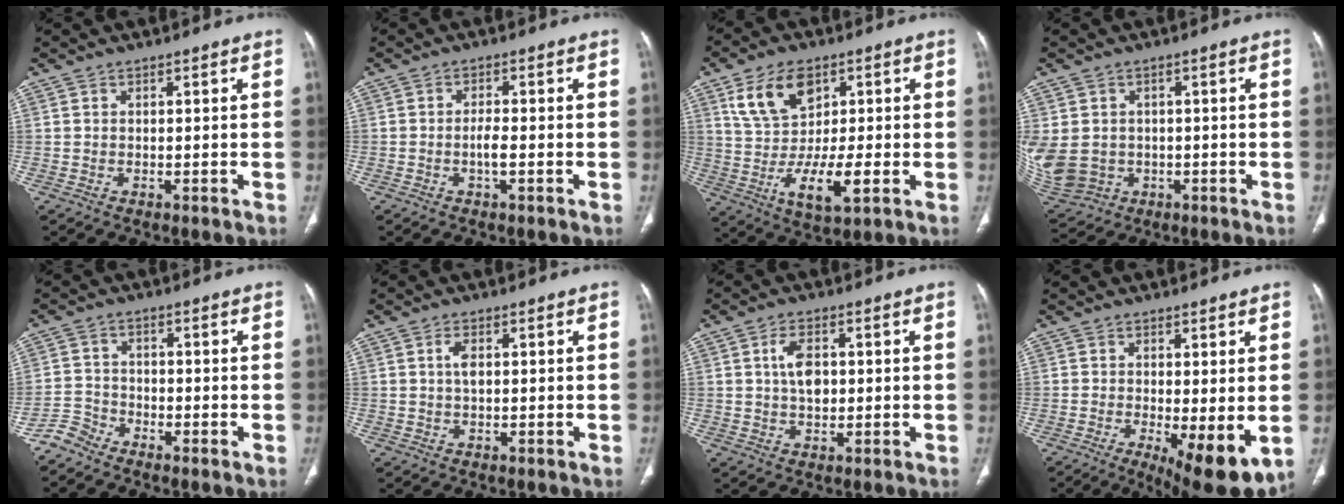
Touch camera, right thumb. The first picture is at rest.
{"total": 2.5, "force": [-0.8, 0.6, 2.3], "torque": [-0.048, 0.000, -0.016]}
{"total": 14.1, "force": [2.2, 7.8, 11.5], "torque": [-0.194, -0.014, 0.046]}
{"total": 16.5, "force": [-1.7, 14.3, 8.0], "torque": [-0.225, 0.013, -0.004]}
{"total": 3.4, "force": [-3.3, 1.0, -0.3], "torque": [0.010, 0.005, -0.075]}
{"total": 2.3, "force": [0.4, 1.2, 1.9], "torque": [-0.034, 0.004, 0.006]}
{"total": 5.2, "force": [0.8, 3.2, 4.0], "torque": [-0.066, 0.002, 0.012]}
{"total": 10.6, "force": [-2.5, 3.3, 9.8], "torque": [-0.147, -0.028, -0.029]}